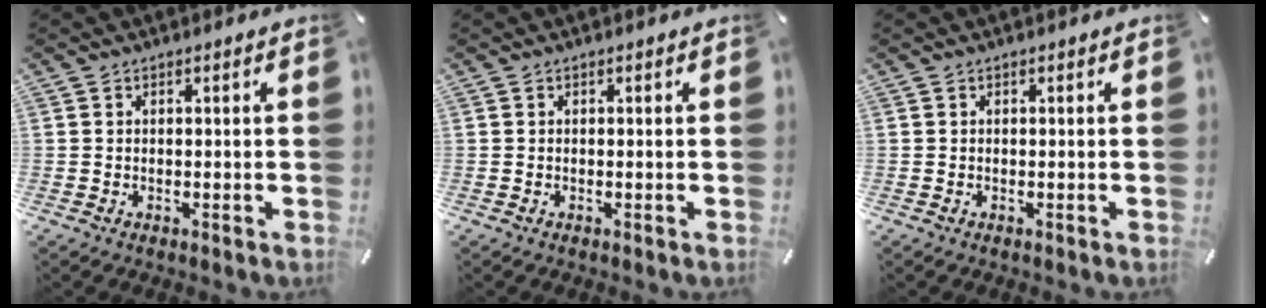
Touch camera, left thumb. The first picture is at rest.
{"total": 0.0}
{"total": 0.0}